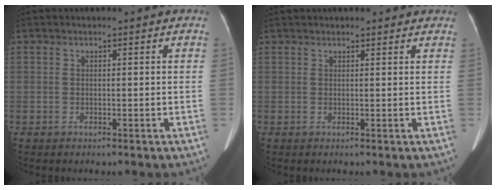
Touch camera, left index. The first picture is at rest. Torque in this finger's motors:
{"motor_torque": [1.01, -1.13, 0.14, 0.10]}